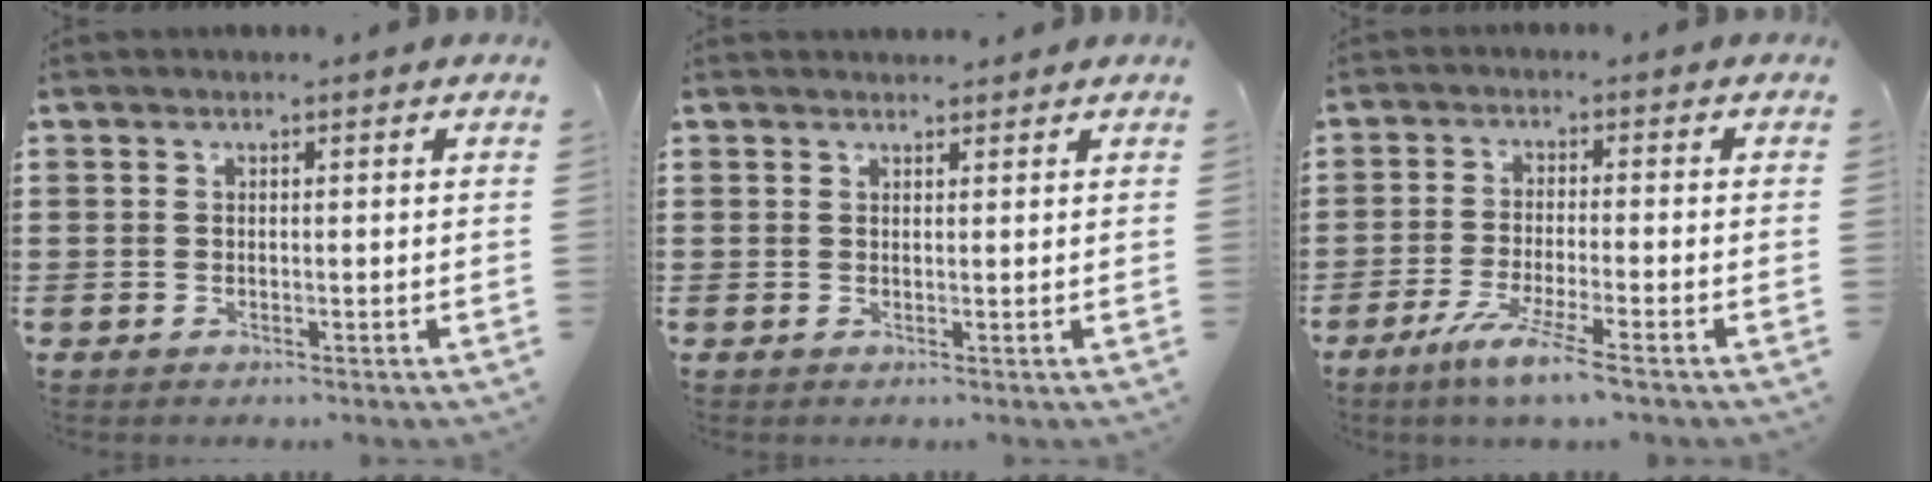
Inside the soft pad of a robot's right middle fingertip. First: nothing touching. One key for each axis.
{"total": 1.2, "fx": 1.2, "fy": 0.0, "fz": -0.1, "tx": 0.000, "ty": -0.002, "tz": 0.023}
{"total": 5.5, "fx": -3.9, "fy": -0.2, "fz": 3.9, "tx": -0.081, "ty": -0.014, "tz": -0.073}